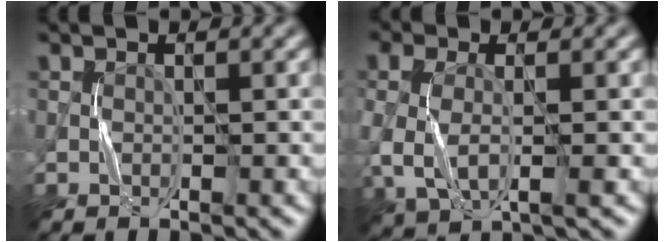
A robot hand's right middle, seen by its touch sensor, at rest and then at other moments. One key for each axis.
{"total": 4.3, "fx": 0.0, "fy": 2.4, "fz": 3.6, "tx": -0.093, "ty": 0.001, "tz": -0.003}